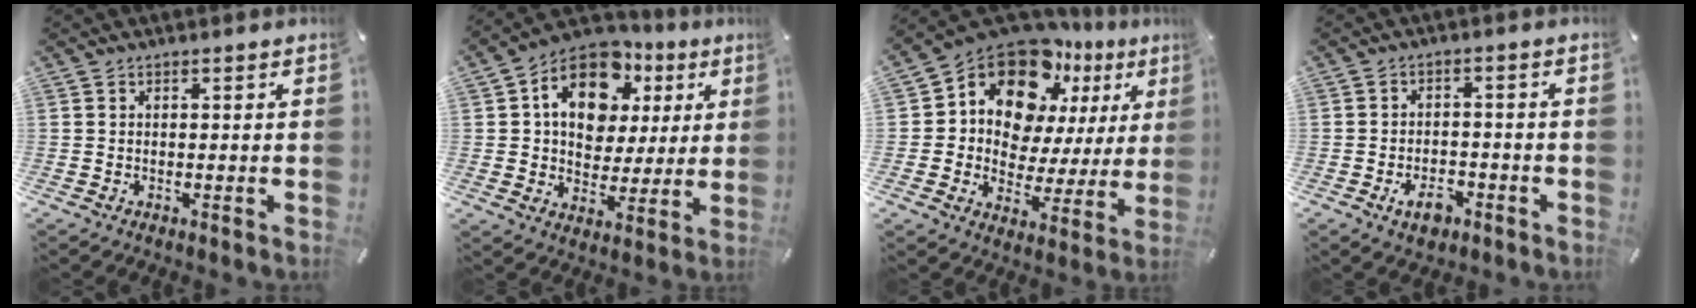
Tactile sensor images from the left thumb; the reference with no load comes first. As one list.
[{"total": 15.4, "force": [6.0, 11.5, 8.3], "torque": [-0.139, -0.018, 0.111]}, {"total": 15.5, "force": [10.8, 9.3, 6.2], "torque": [-0.114, -0.090, 0.192]}, {"total": 5.9, "force": [-3.1, 3.5, 3.6], "torque": [-0.073, 0.012, -0.056]}]